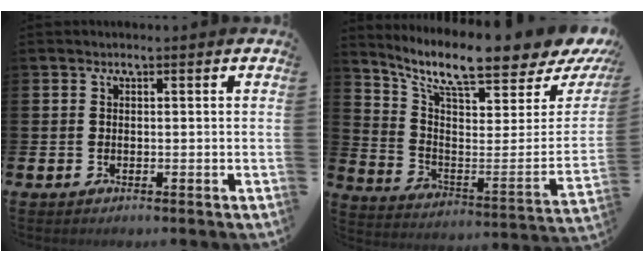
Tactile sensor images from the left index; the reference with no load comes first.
{"total": 10.2, "force": [8.3, 2.1, 5.5], "torque": [-0.121, -0.081, 0.134]}